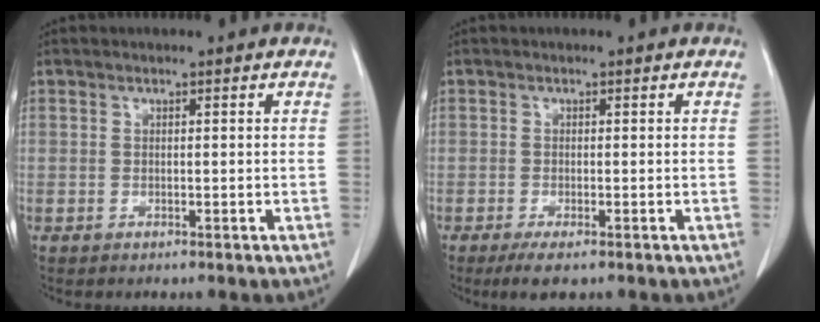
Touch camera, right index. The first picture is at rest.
{"total": 3.1, "force": [-2.0, 0.7, 2.2], "torque": [-0.036, -0.007, -0.031]}